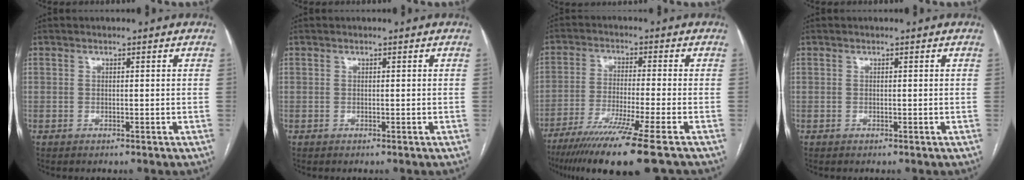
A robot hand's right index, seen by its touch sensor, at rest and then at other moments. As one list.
[{"total": 0.0}, {"total": 14.2, "force": [-10.2, -1.4, 9.8], "torque": [-0.172, -0.045, -0.167]}, {"total": 0.0}]